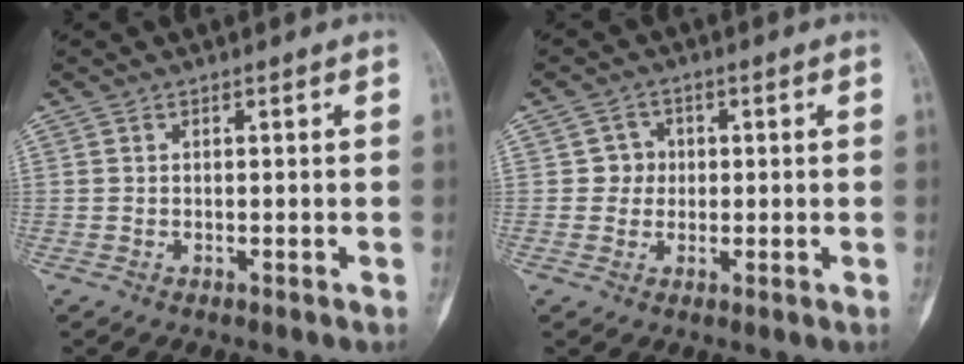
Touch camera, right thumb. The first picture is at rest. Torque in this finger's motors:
{"motor_torque": [-0.07, 0.07, 0.13, -0.13, 0.00]}